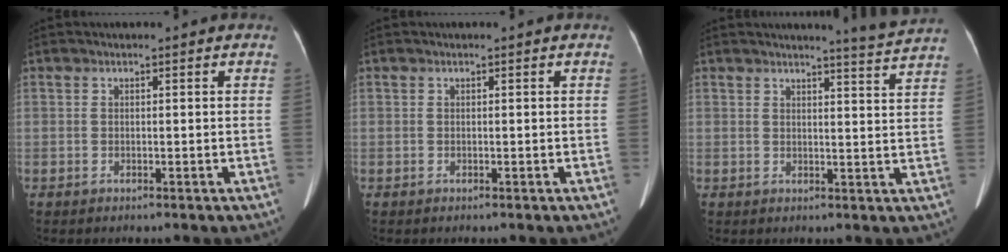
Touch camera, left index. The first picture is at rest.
{"total": 0.0}
{"total": 4.8, "force": [4.4, -1.8, 0.5], "torque": [-0.021, -0.050, 0.045]}